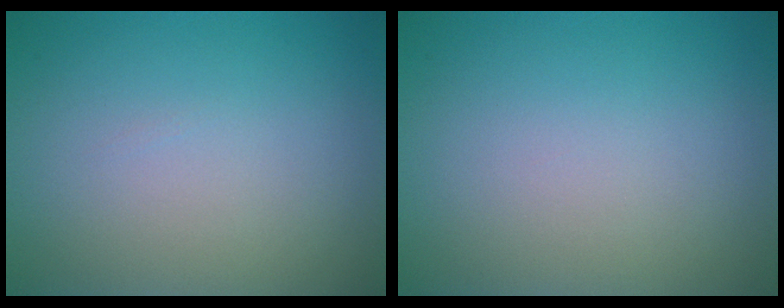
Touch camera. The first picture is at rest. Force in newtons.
{"total": 0.0}